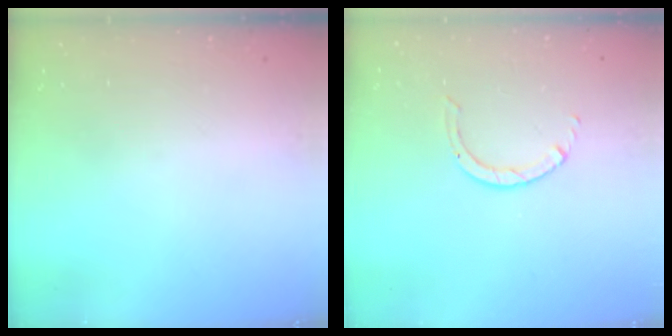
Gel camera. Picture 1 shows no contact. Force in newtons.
{"total": 1.7, "press": 1.7, "slide": 0.1}